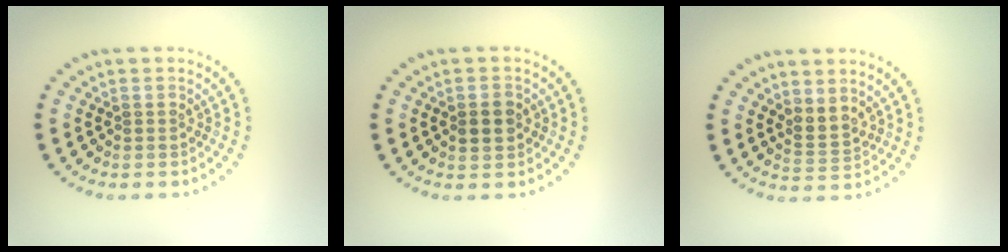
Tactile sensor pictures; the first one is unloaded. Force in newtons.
{"total": 2.2, "press": 2.2, "slide": 0.0}
{"total": 2.0, "press": 1.4, "slide": 1.4}